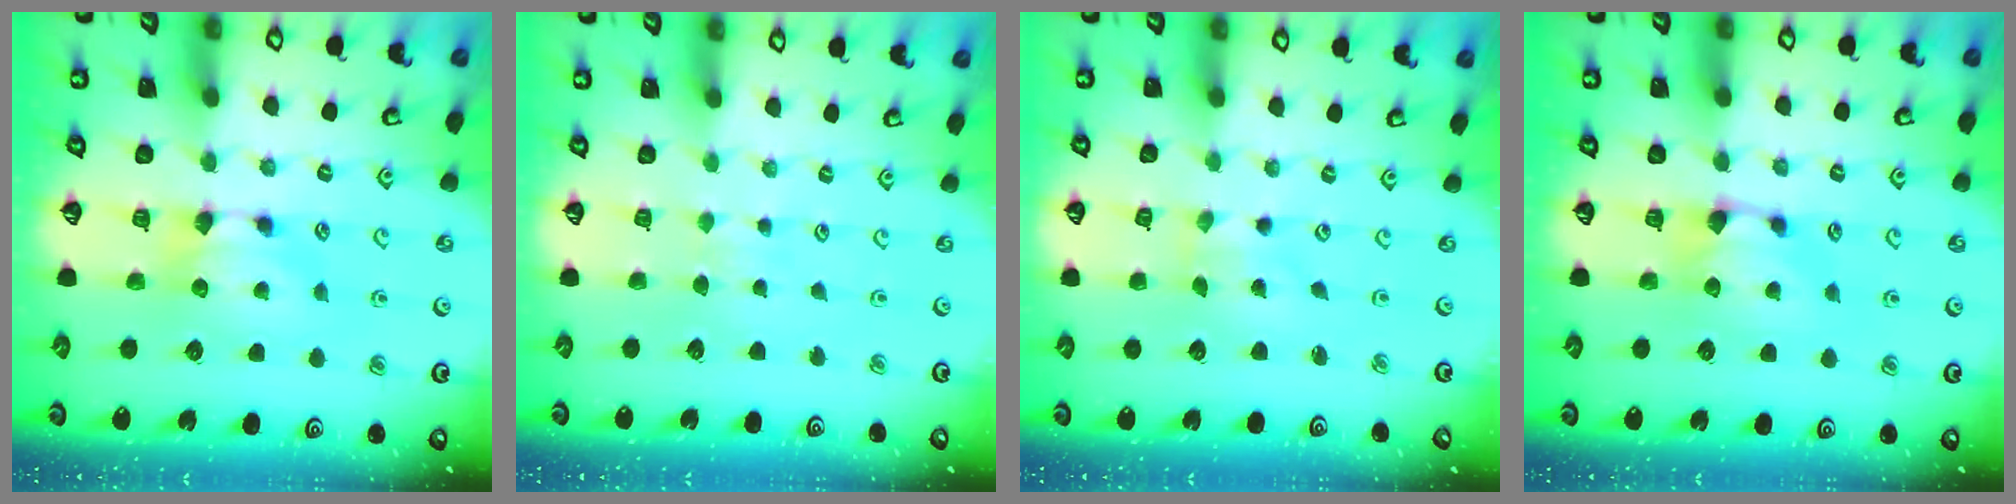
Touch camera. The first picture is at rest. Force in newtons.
{"total": 3.8, "press": 3.8, "slide": 0.4}
{"total": 3.4, "press": 3.4, "slide": 0.7}
{"total": 1.0, "press": 0.3, "slide": 0.9}